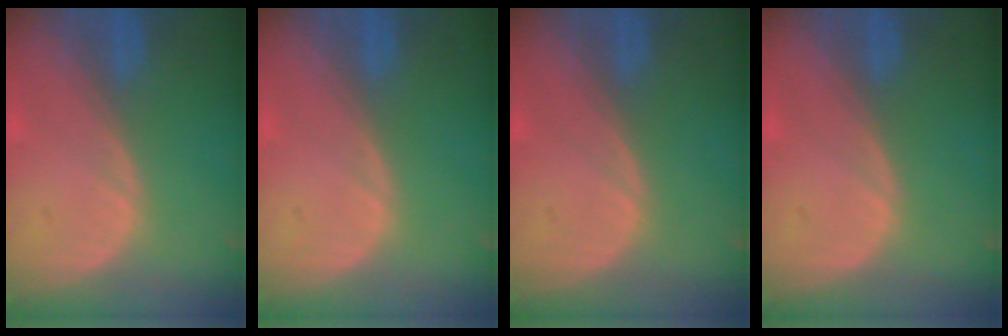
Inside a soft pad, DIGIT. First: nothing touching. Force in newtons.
{"total": 0.0}
{"total": 0.0}
{"total": 0.0}